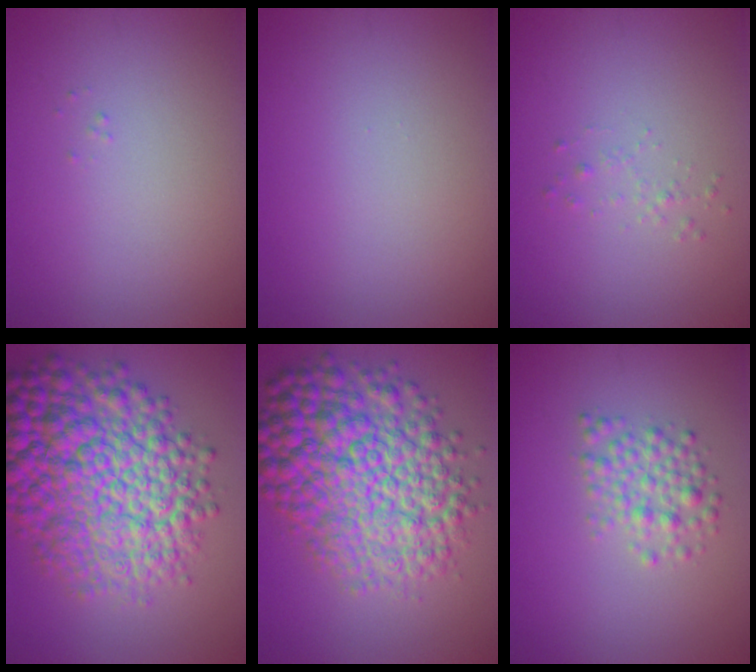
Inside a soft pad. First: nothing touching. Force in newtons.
{"total": 0.0}
{"total": 0.8, "press": 0.8, "slide": 0.0}
{"total": 12.8, "press": 12.8, "slide": 0.2}
{"total": 11.4, "press": 11.4, "slide": 0.2}
{"total": 2.7, "press": 2.7, "slide": 0.1}